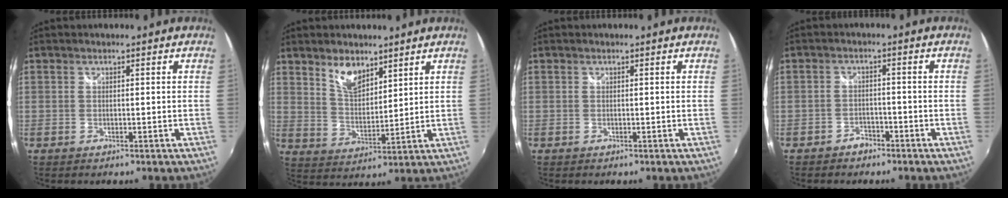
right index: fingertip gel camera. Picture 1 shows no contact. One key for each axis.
{"total": 7.1, "fx": 4.9, "fy": 3.3, "fz": 3.8, "tx": -0.061, "ty": 0.002, "tz": 0.096}
{"total": 0.0}
{"total": 3.0, "fx": -2.4, "fy": 1.7, "fz": 0.5, "tx": -0.018, "ty": 0.011, "tz": -0.037}